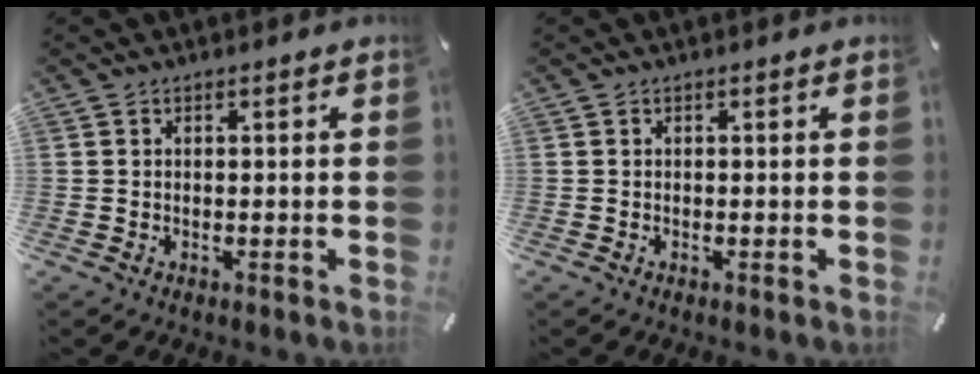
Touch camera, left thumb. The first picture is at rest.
{"total": 0.0}